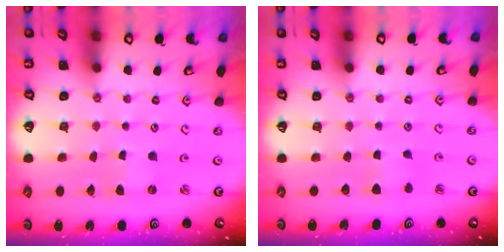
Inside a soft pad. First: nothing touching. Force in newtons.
{"total": 3.5, "press": 3.4, "slide": 0.5}